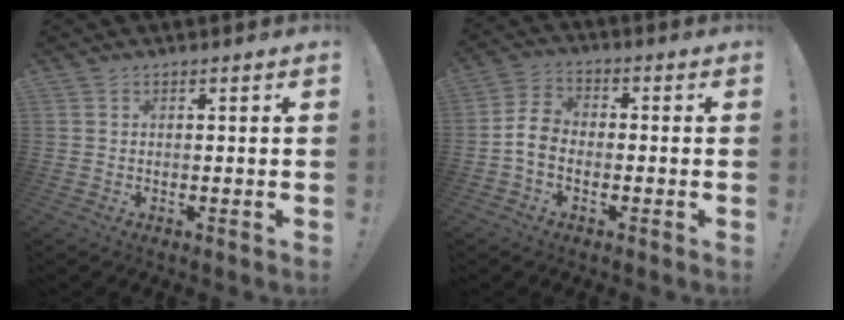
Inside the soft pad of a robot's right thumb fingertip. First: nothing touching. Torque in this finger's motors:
{"motor_torque": [0.32, -0.20, 0.27, 0.02, -0.06]}